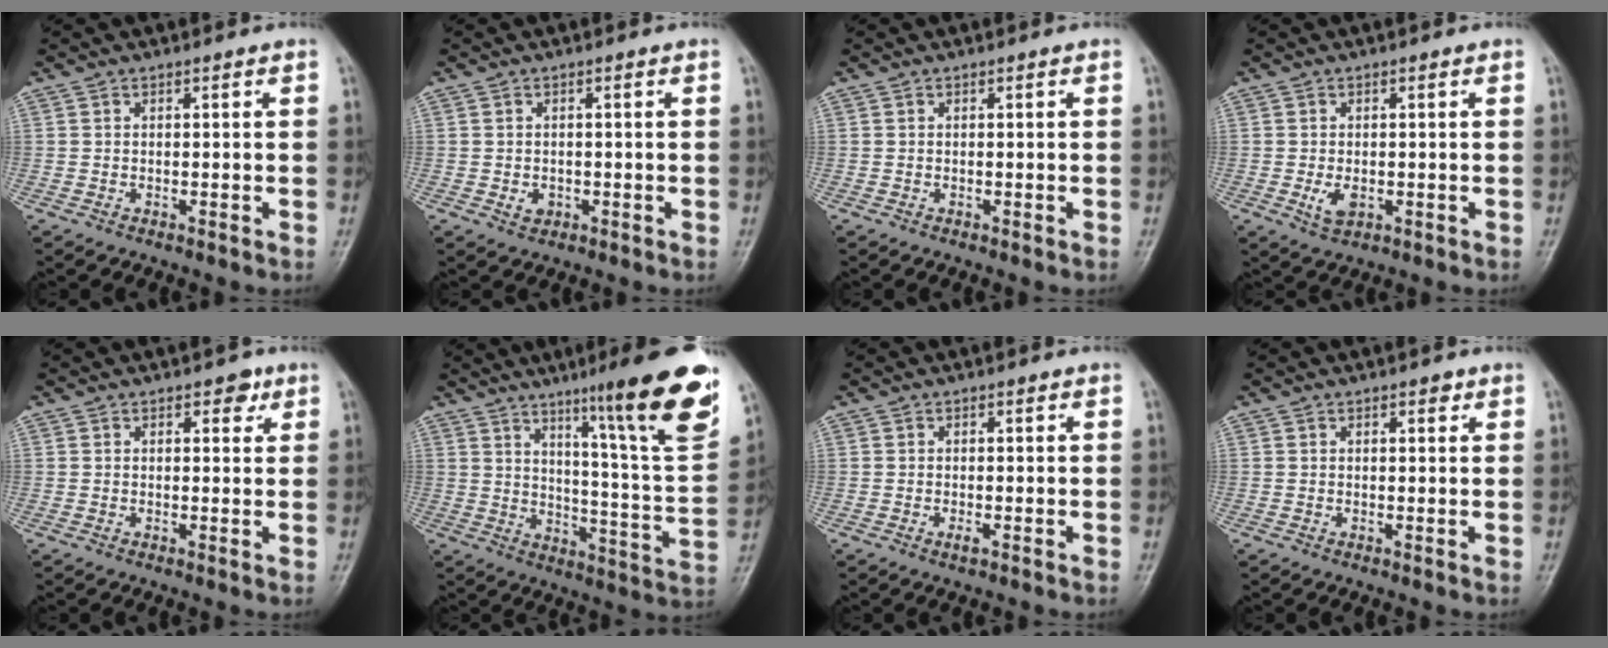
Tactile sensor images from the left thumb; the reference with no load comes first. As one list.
[{"total": 1.8, "force": [-0.4, 1.5, 0.9], "torque": [-0.008, 0.001, -0.001]}, {"total": 0.0}, {"total": 3.2, "force": [-0.5, 2.0, 2.4], "torque": [-0.042, -0.006, -0.005]}, {"total": 2.5, "force": [1.4, 1.5, 1.4], "torque": [-0.002, -0.004, 0.016]}, {"total": 21.4, "force": [12.8, 1.7, 17.1], "torque": [-0.210, -0.063, 0.187]}, {"total": 1.0, "force": [-0.2, 0.4, 1.0], "torque": [-0.015, -0.003, -0.004]}, {"total": 1.4, "force": [0.9, 0.7, 0.9], "torque": [-0.004, -0.002, 0.009]}]